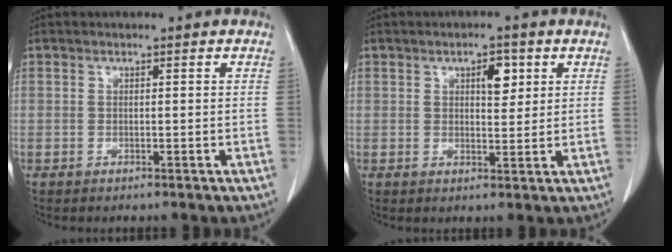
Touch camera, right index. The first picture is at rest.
{"total": 3.8, "force": [1.6, 1.7, 3.1], "torque": [-0.046, 0.001, 0.024]}